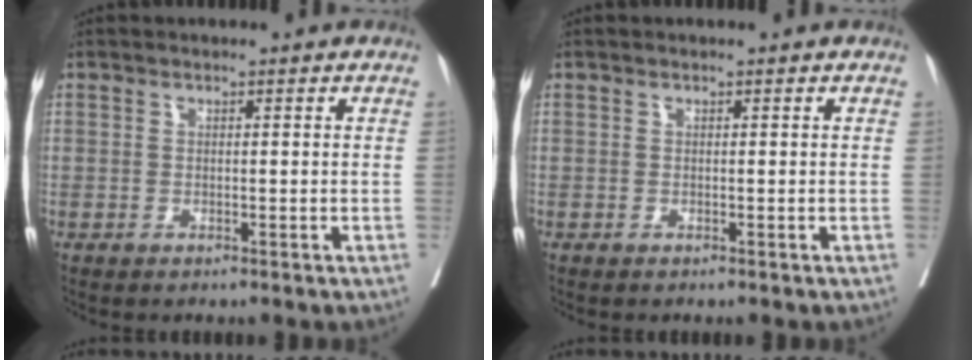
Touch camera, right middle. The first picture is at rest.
{"total": 0.0}